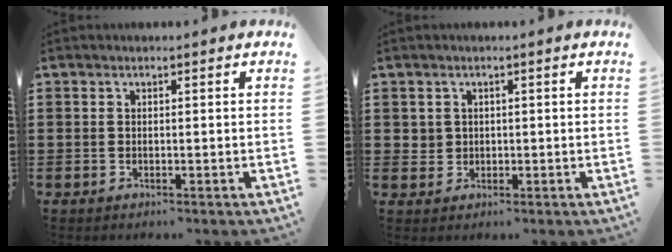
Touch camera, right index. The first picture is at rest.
{"total": 1.9, "force": [0.7, 1.8, 0.2], "torque": [-0.010, 0.011, 0.011]}